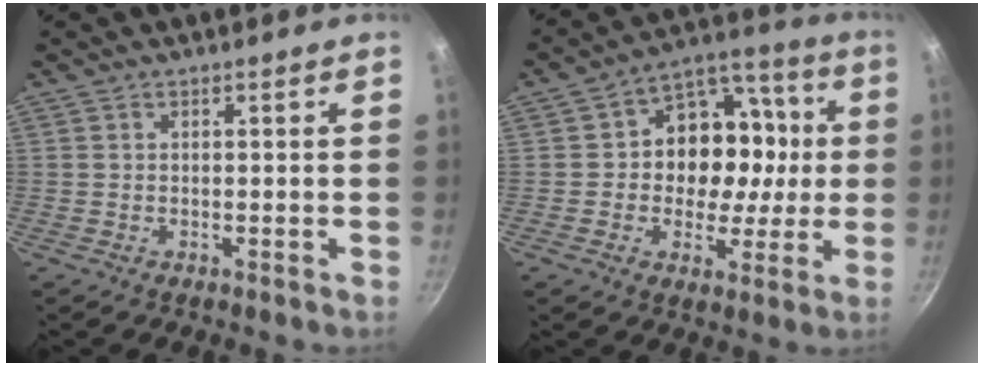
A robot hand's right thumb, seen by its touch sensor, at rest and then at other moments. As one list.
[{"total": 15.3, "force": [0.1, 12.2, 9.2], "torque": [-0.091, 0.027, -0.007]}]